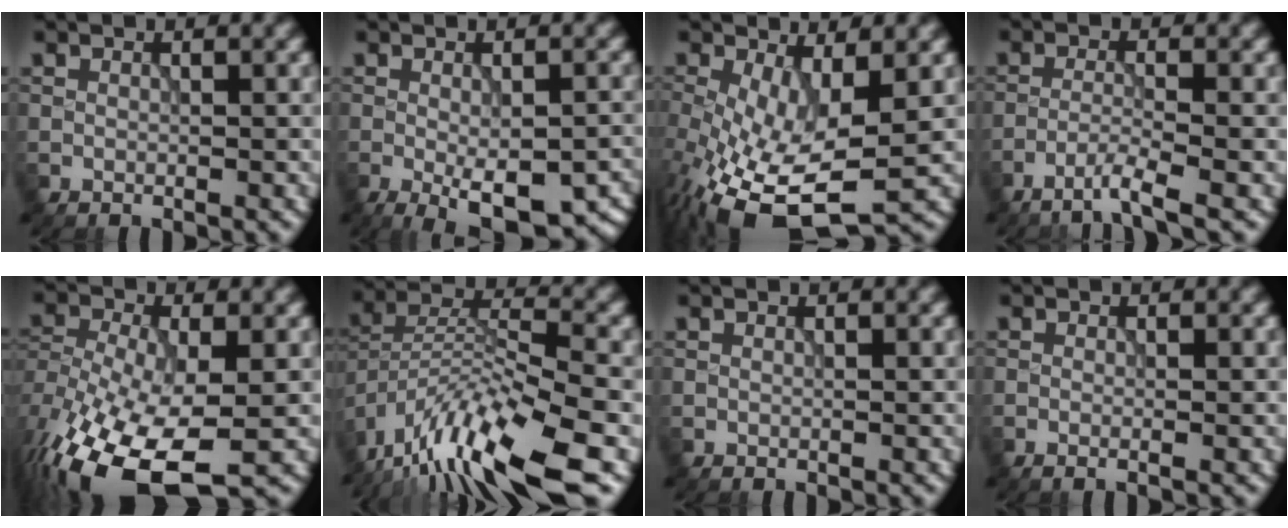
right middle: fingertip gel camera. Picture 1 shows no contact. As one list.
[{"total": 8.7, "force": [-3.8, 3.4, 7.1], "torque": [-0.107, -0.030, -0.034]}, {"total": 10.5, "force": [-2.8, 4.3, 9.2], "torque": [-0.192, -0.030, -0.039]}, {"total": 2.8, "force": [-1.9, -0.1, 2.0], "torque": [-0.035, 0.003, -0.051]}, {"total": 14.5, "force": [-7.1, 7.4, 10.3], "torque": [-0.226, -0.030, -0.100]}, {"total": 13.4, "force": [-9.5, 3.1, 9.0], "torque": [-0.171, 0.002, -0.170]}, {"total": 0.0}, {"total": 0.8, "force": [-0.3, 0.1, 0.7], "torque": [-0.012, -0.004, -0.007]}]